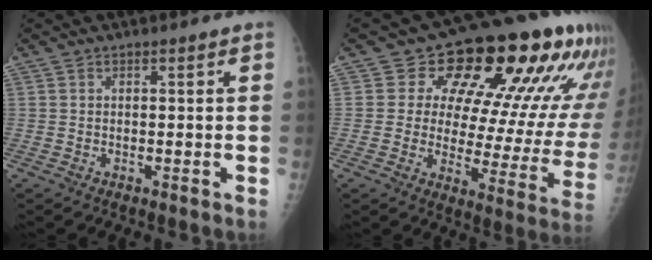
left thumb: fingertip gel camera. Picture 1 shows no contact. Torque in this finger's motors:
{"motor_torque": [0.50, 0.70, -0.16, -0.31, 0.09]}